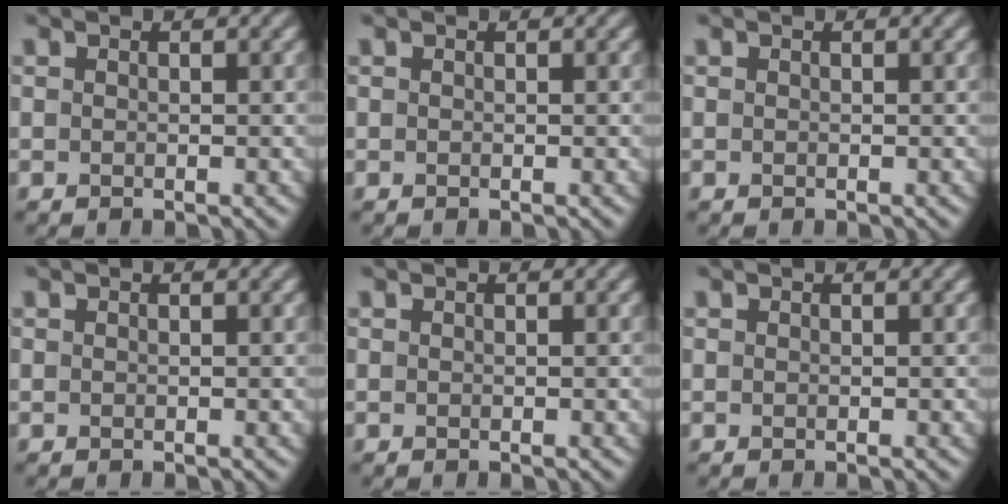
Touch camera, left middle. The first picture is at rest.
{"total": 0.0}
{"total": 0.0}
{"total": 0.0}
{"total": 0.0}
{"total": 0.0}